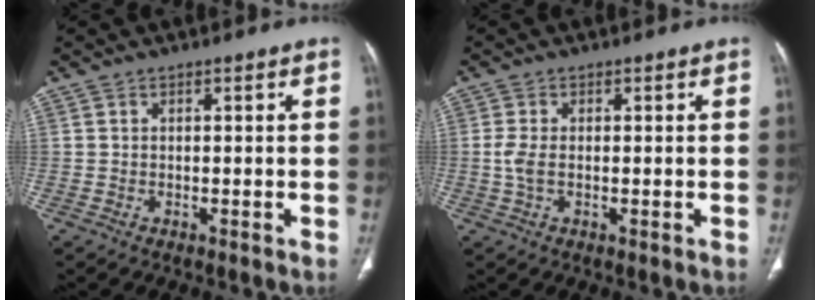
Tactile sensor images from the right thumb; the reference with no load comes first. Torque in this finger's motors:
{"motor_torque": [1.74, 3.27, 0.12, 0.67, 0.21]}